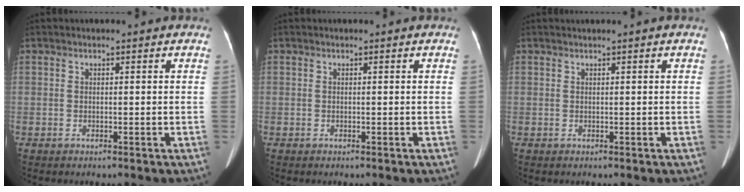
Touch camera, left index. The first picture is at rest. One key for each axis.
{"total": 0.0}
{"total": 0.6, "fx": 0.5, "fy": -0.2, "fz": 0.3, "tx": -0.012, "ty": 0.005, "tz": 0.018}